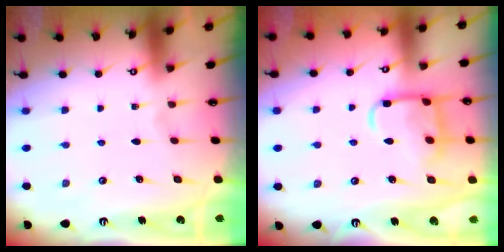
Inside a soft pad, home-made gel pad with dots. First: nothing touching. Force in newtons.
{"total": 12.9, "press": 12.9, "slide": 1.2}